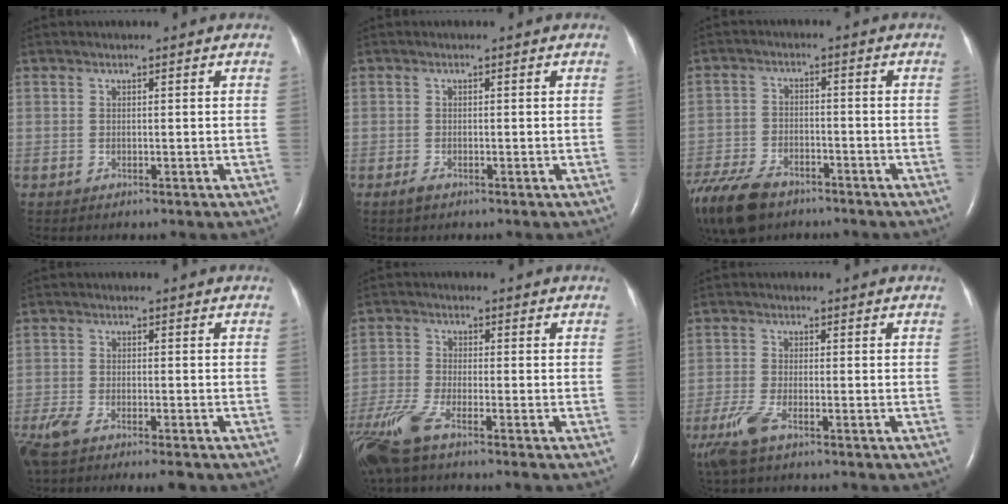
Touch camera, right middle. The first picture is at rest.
{"total": 1.1, "force": [-0.7, 0.4, 0.7], "torque": [-0.023, -0.003, -0.014]}
{"total": 15.0, "force": [-10.4, 7.7, 7.5], "torque": [-0.203, -0.025, -0.178]}
{"total": 10.1, "force": [-7.7, 2.4, 6.1], "torque": [-0.117, -0.016, -0.127]}
{"total": 8.5, "force": [-6.0, 1.2, 5.8], "torque": [-0.135, -0.020, -0.121]}
{"total": 5.4, "force": [-3.4, 1.2, 4.0], "torque": [-0.101, -0.016, -0.067]}